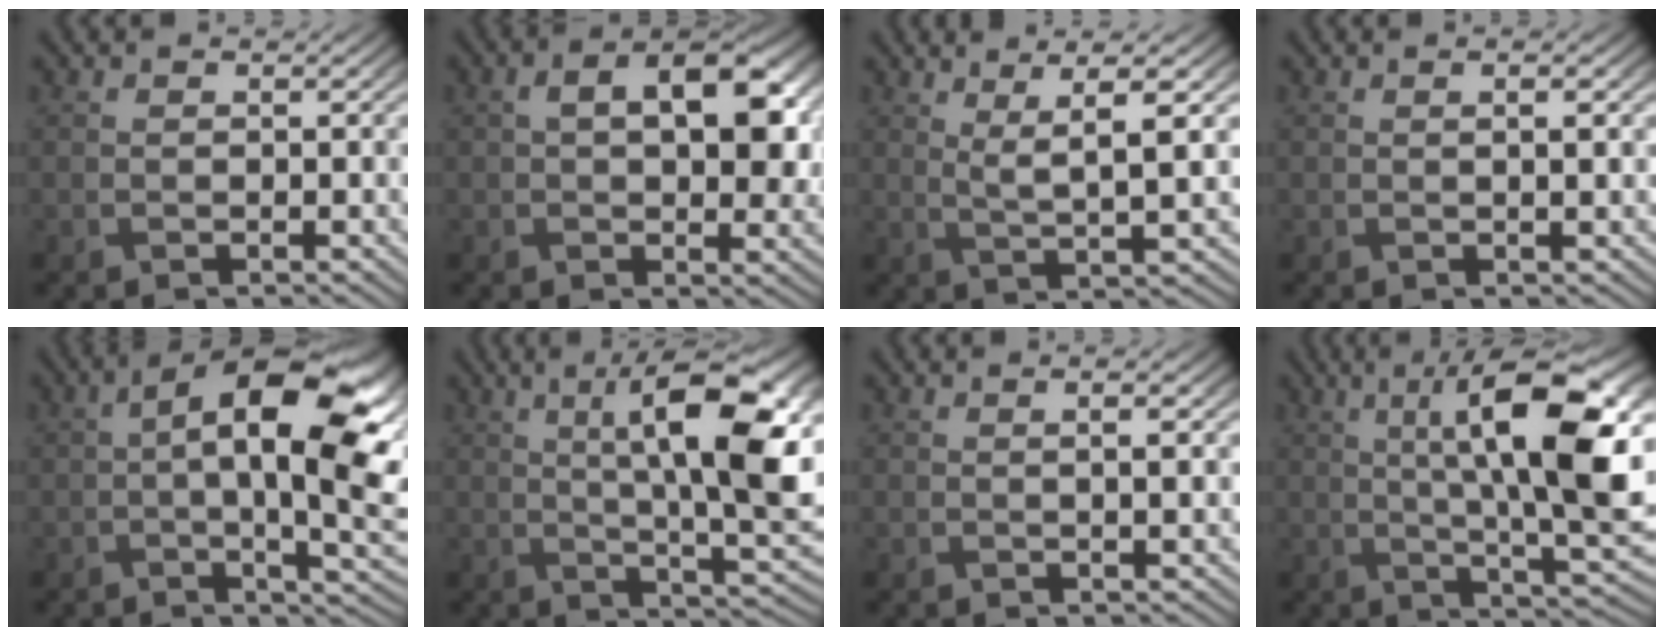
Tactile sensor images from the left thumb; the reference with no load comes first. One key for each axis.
{"total": 9.4, "fx": 2.1, "fy": 5.0, "fz": 7.6, "tx": -0.120, "ty": 0.000, "tz": 0.033}
{"total": 5.2, "fx": 1.9, "fy": 0.7, "fz": 4.8, "tx": -0.097, "ty": 0.004, "tz": 0.040}
{"total": 1.5, "fx": 0.4, "fy": 0.2, "fz": 1.5, "tx": -0.027, "ty": 0.005, "tz": 0.005}
{"total": 15.3, "fx": 2.3, "fy": 6.5, "fz": 13.7, "tx": -0.217, "ty": -0.013, "tz": 0.049}
{"total": 14.0, "fx": 3.3, "fy": 3.8, "fz": 13.1, "tx": -0.203, "ty": -0.002, "tz": 0.058}
{"total": 1.9, "fx": 0.5, "fy": 0.3, "fz": 1.8, "tx": -0.031, "ty": 0.007, "tz": 0.007}
{"total": 15.5, "fx": 3.1, "fy": 4.3, "fz": 14.6, "tx": -0.230, "ty": 0.006, "tz": 0.056}